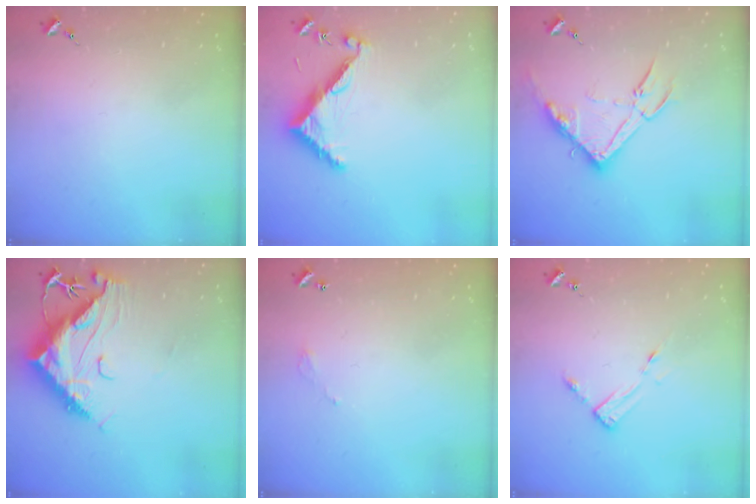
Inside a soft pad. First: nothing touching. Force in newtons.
{"total": 8.0, "press": 7.9, "slide": 0.4}
{"total": 15.6, "press": 15.6, "slide": 0.6}
{"total": 14.6, "press": 14.5, "slide": 1.5}
{"total": 3.0, "press": 3.0, "slide": 0.2}
{"total": 3.5, "press": 3.5, "slide": 0.4}